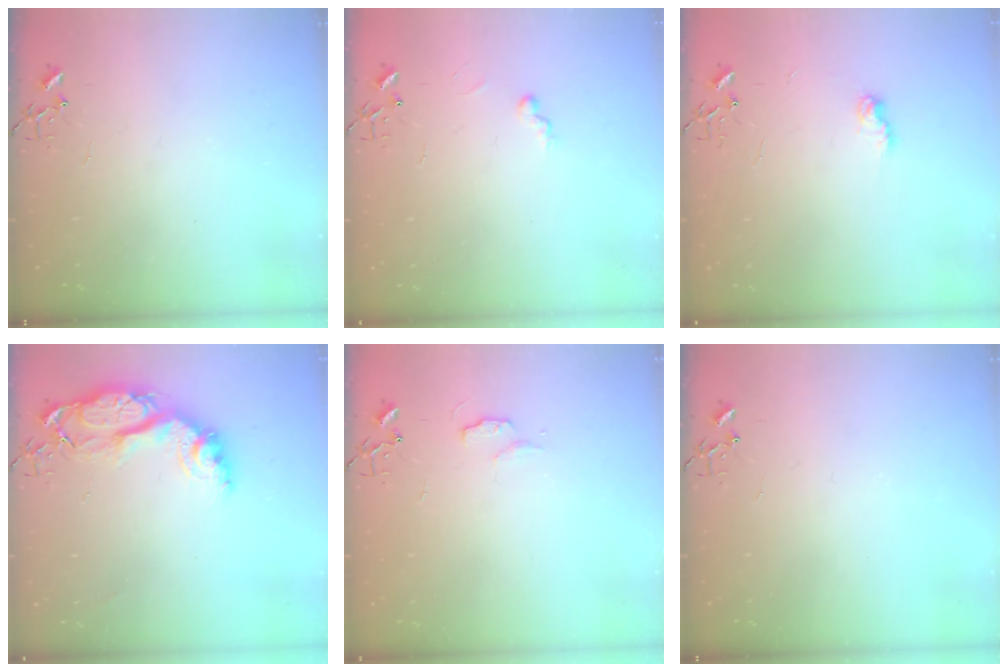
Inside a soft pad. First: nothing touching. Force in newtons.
{"total": 5.9, "press": 5.8, "slide": 0.6}
{"total": 6.3, "press": 6.3, "slide": 0.1}
{"total": 15.4, "press": 15.3, "slide": 1.2}
{"total": 4.9, "press": 4.9, "slide": 0.6}
{"total": 0.0}